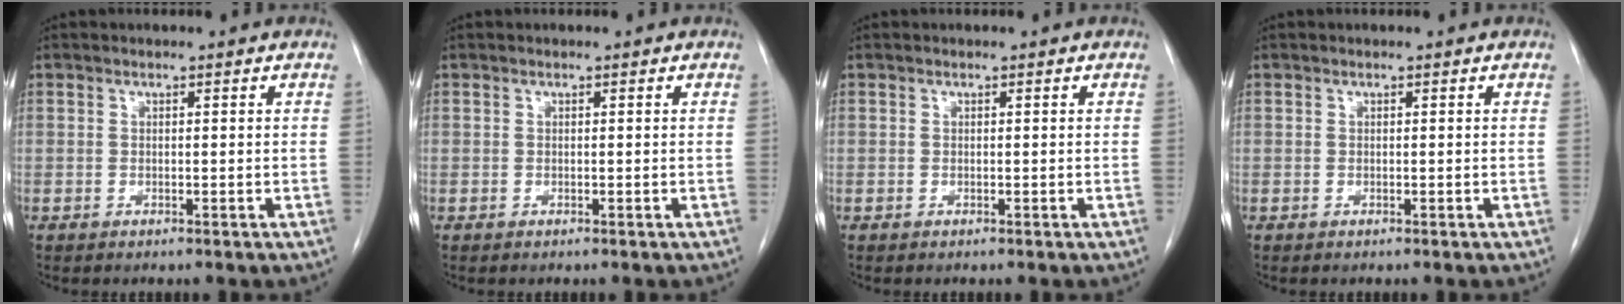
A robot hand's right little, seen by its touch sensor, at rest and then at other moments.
{"total": 0.0}
{"total": 0.0}
{"total": 0.0}